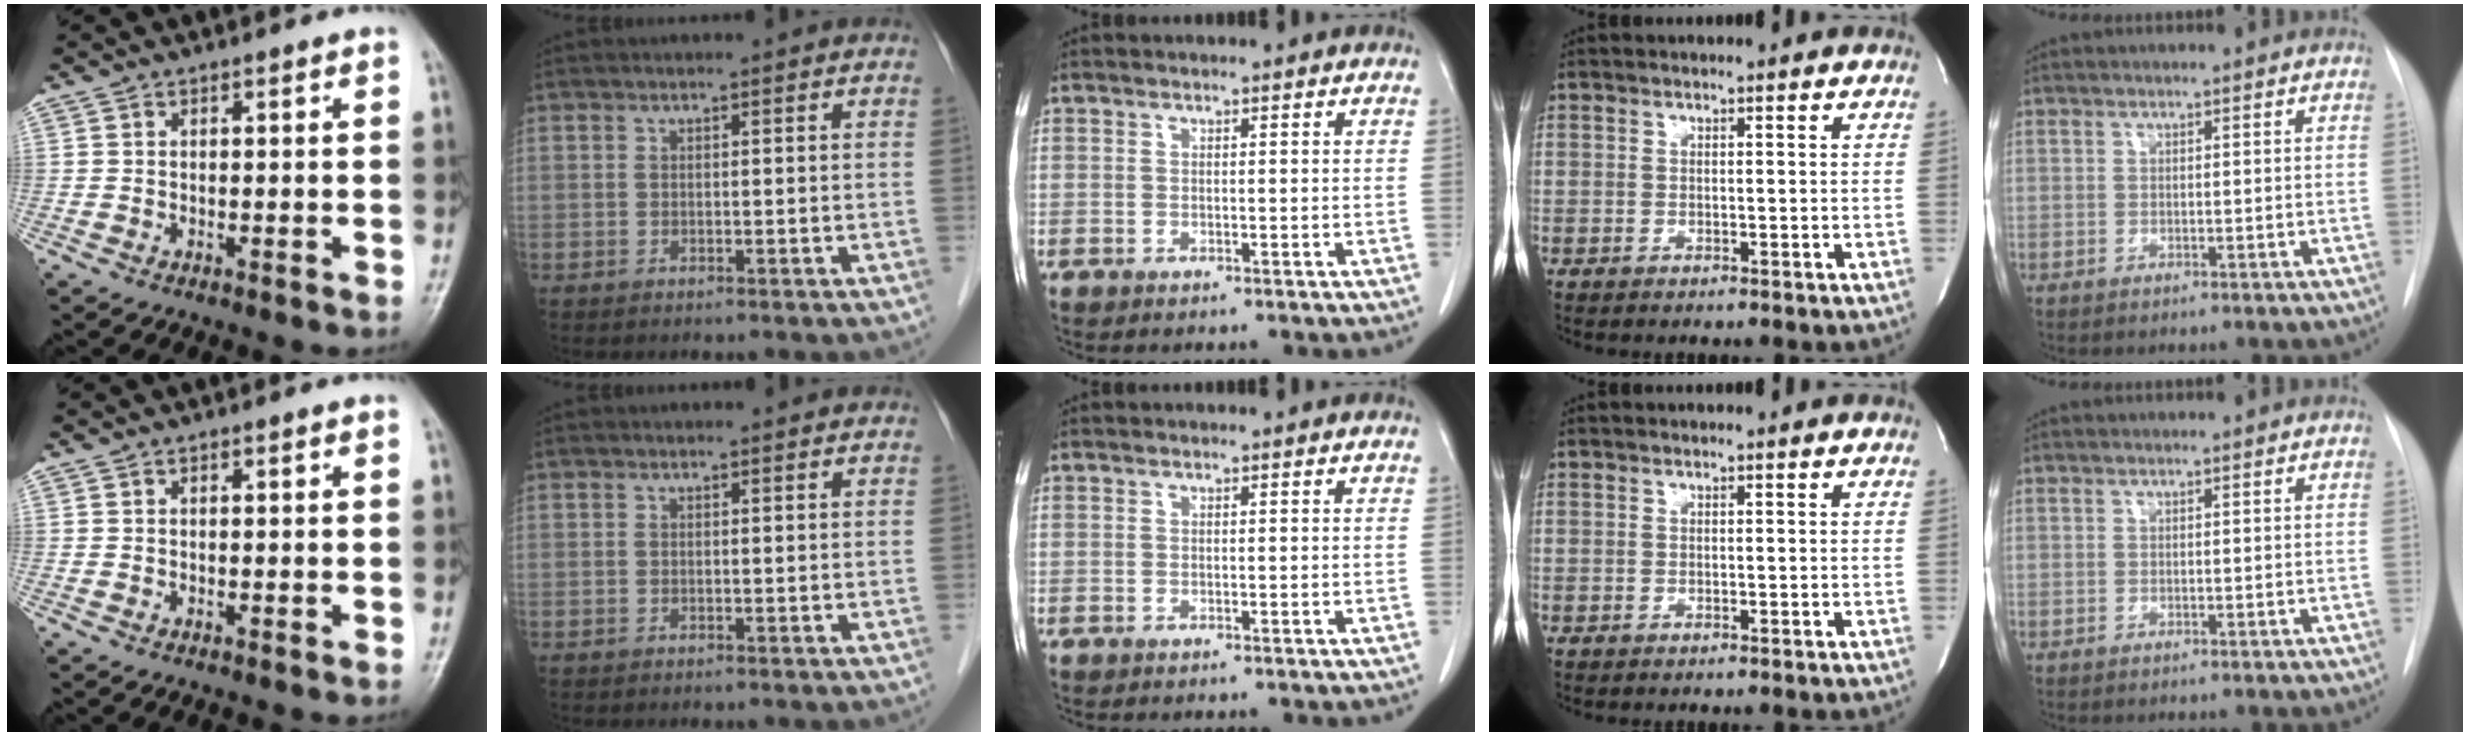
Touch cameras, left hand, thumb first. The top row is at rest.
{"index": {"total": 0.8, "force": [0.8, 0.2, 0.0], "torque": [-0.007, 0.005, 0.008]}}